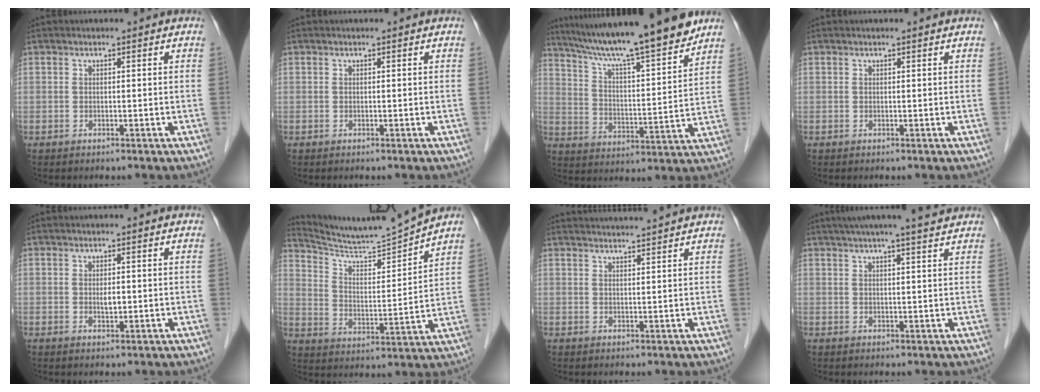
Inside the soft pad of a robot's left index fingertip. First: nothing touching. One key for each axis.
{"total": 0.0}
{"total": 19.2, "fx": 16.4, "fy": 0.1, "fz": 10.0, "tx": -0.163, "ty": 0.002, "tz": 0.257}
{"total": 0.7, "fx": 0.6, "fy": -0.1, "fz": 0.4, "tx": -0.010, "ty": 0.006, "tz": 0.012}
{"total": 1.3, "fx": 0.1, "fy": 0.4, "fz": 1.2, "tx": -0.022, "ty": -0.002, "tz": 0.003}
{"total": 11.4, "fx": 11.0, "fy": -2.3, "fz": 1.9, "tx": -0.042, "ty": -0.032, "tz": 0.191}
{"total": 7.4, "fx": 7.0, "fy": -1.1, "fz": 2.2, "tx": -0.033, "ty": 0.022, "tz": 0.094}
{"total": 9.7, "fx": 8.3, "fy": -0.2, "fz": 5.0, "tx": -0.077, "ty": 0.022, "tz": 0.100}